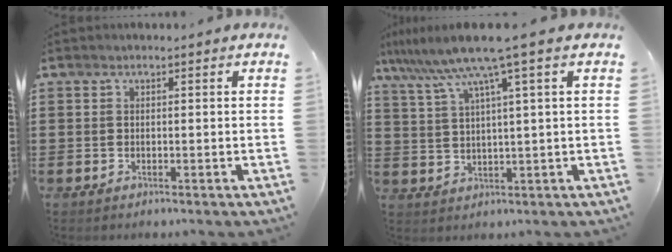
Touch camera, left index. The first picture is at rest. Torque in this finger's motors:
{"motor_torque": [1.22, 0.92, 1.05, 0.21]}